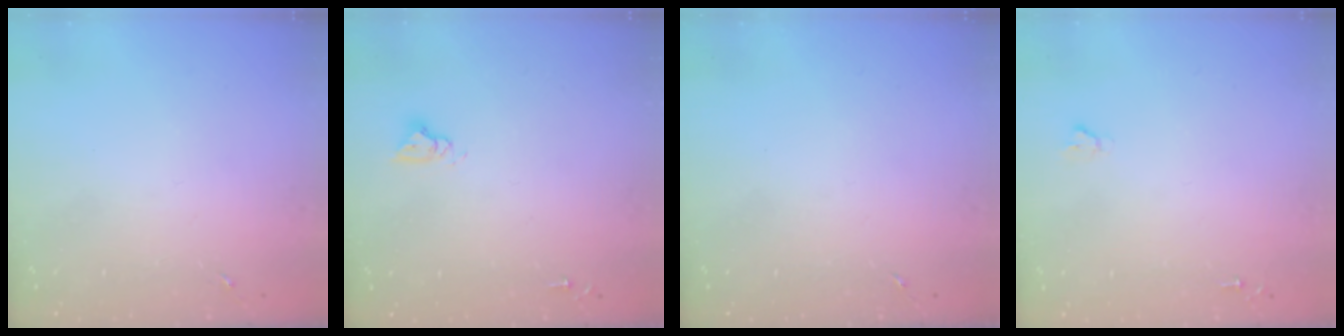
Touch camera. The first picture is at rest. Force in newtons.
{"total": 4.8, "press": 4.8, "slide": 0.3}
{"total": 0.0}
{"total": 1.6, "press": 1.6, "slide": 0.2}